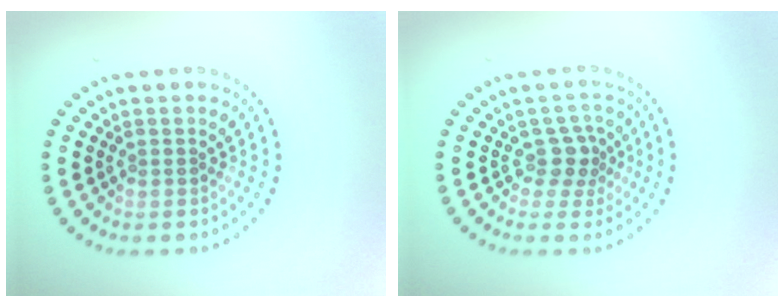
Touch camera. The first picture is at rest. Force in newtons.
{"total": 2.3, "press": 1.9, "slide": 1.4}